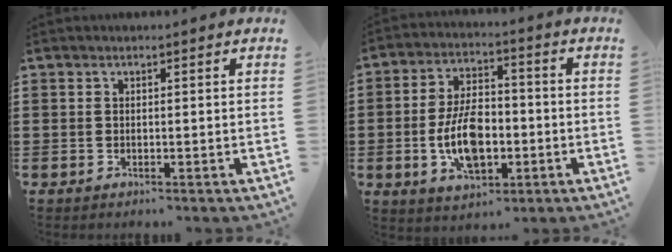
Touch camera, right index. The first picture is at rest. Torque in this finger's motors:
{"motor_torque": [2.14, 0.00, 0.71, 0.21]}